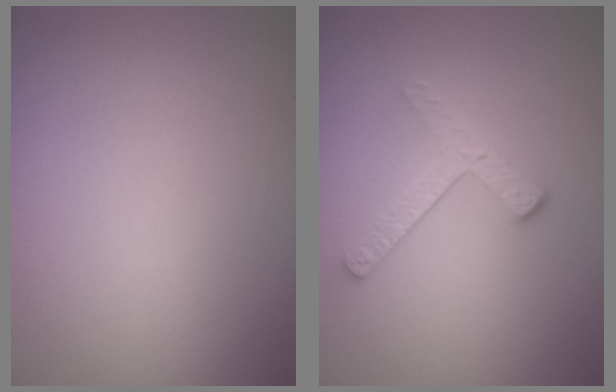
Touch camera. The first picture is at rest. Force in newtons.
{"total": 2.3, "press": 1.7, "slide": 1.6}